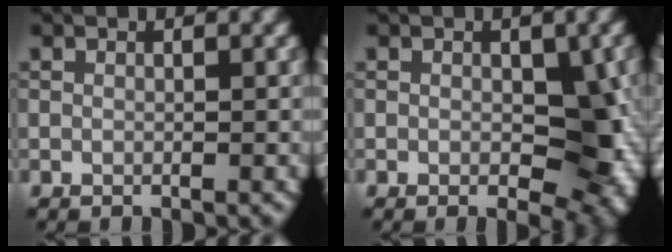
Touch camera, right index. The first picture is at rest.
{"total": 5.9, "force": [-0.3, 3.3, 4.9], "torque": [-0.053, -0.004, -0.005]}